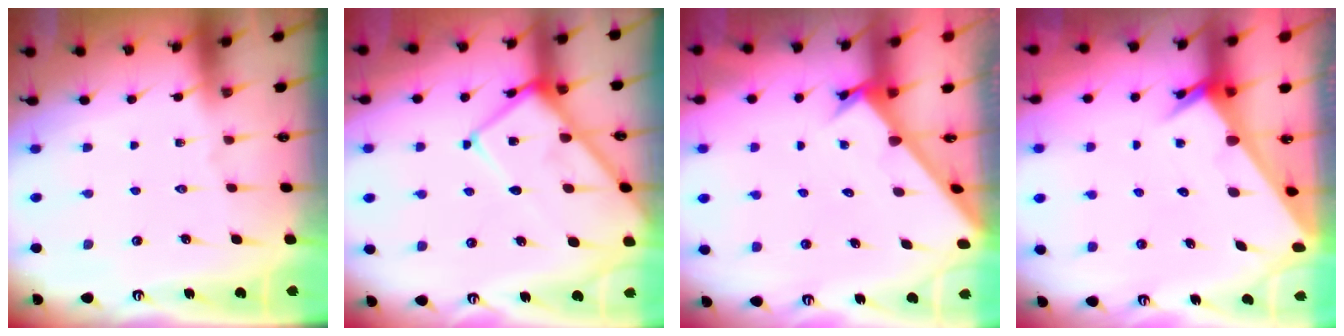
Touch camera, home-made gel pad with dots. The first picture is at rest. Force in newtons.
{"total": 13.1, "press": 13.0, "slide": 1.3}
{"total": 2.6, "press": 2.6, "slide": 0.2}
{"total": 2.5, "press": 2.5, "slide": 0.1}